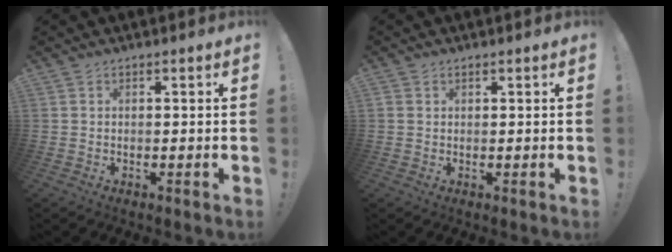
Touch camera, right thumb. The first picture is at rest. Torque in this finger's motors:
{"motor_torque": [-0.09, -0.30, 0.38, -0.12, -0.01]}